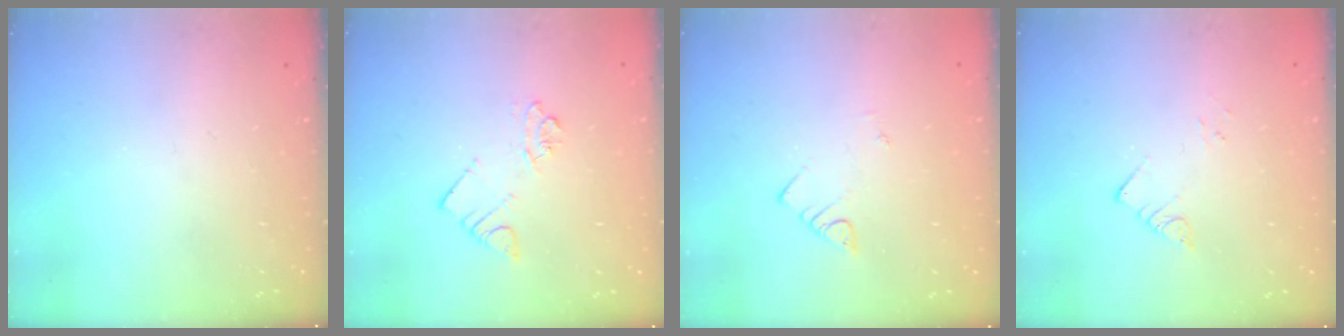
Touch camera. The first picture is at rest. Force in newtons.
{"total": 4.2, "press": 4.1, "slide": 0.6}
{"total": 2.1, "press": 2.1, "slide": 0.4}
{"total": 3.6, "press": 3.6, "slide": 0.4}